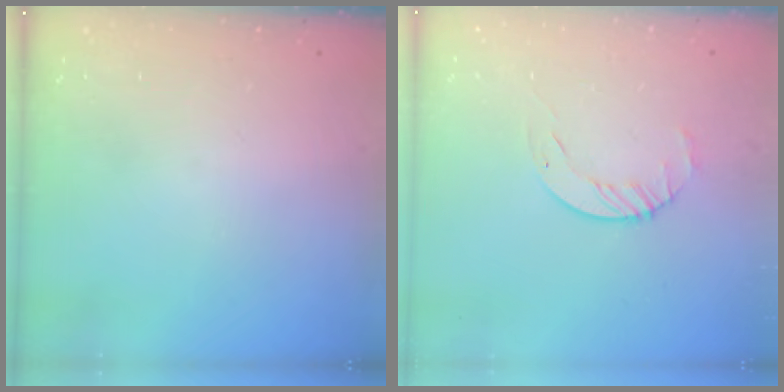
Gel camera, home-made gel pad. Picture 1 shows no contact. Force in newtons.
{"total": 3.5, "press": 3.4, "slide": 0.4}